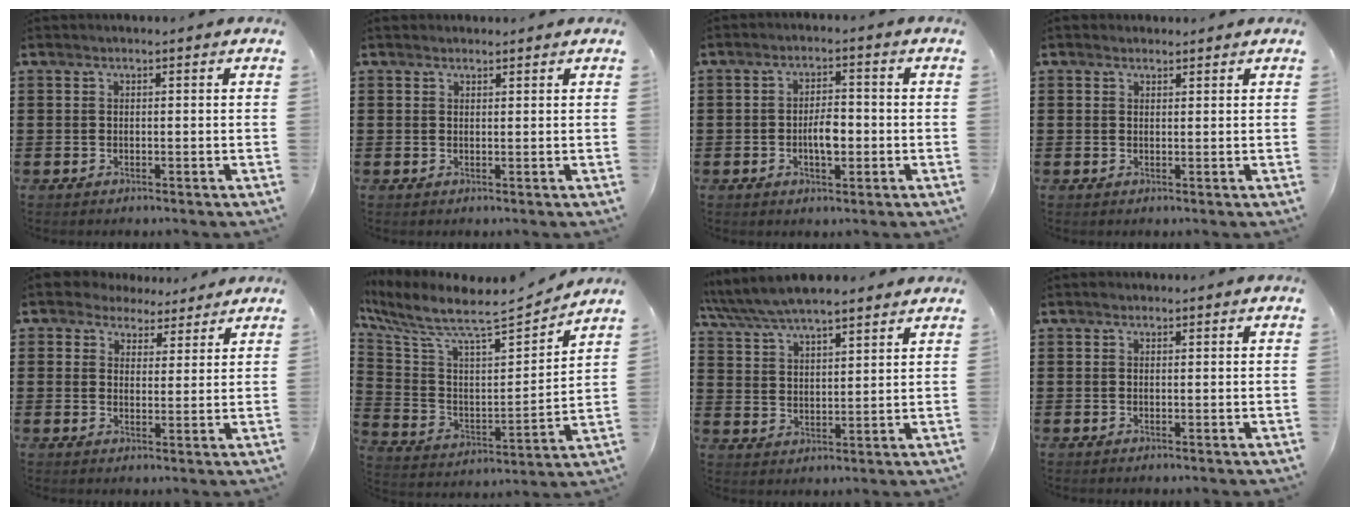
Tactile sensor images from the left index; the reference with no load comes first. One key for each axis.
{"total": 1.1, "fx": 1.0, "fy": 0.6, "fz": 0.0, "tx": 0.006, "ty": -0.001, "tz": 0.018}
{"total": 4.3, "fx": -0.7, "fy": 1.9, "fz": 3.8, "tx": -0.062, "ty": 0.002, "tz": -0.017}
{"total": 1.3, "fx": 1.1, "fy": 0.8, "fz": 0.0, "tx": 0.005, "ty": 0.001, "tz": 0.020}
{"total": 3.9, "fx": 3.3, "fy": 2.1, "fz": 0.1, "tx": -0.022, "ty": -0.001, "tz": 0.061}
{"total": 7.7, "fx": 6.6, "fy": 1.5, "fz": 3.7, "tx": -0.107, "ty": -0.057, "tz": 0.106}
{"total": 6.7, "fx": 6.2, "fy": 1.3, "fz": 2.2, "tx": -0.065, "ty": -0.019, "tz": 0.112}
{"total": 0.6, "fx": 0.4, "fy": 0.4, "fz": 0.2, "tx": -0.005, "ty": 0.003, "tz": 0.007}